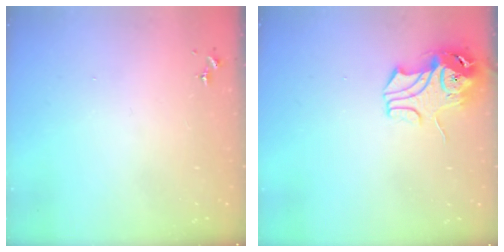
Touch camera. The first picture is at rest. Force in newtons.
{"total": 9.1, "press": 9.0, "slide": 1.4}